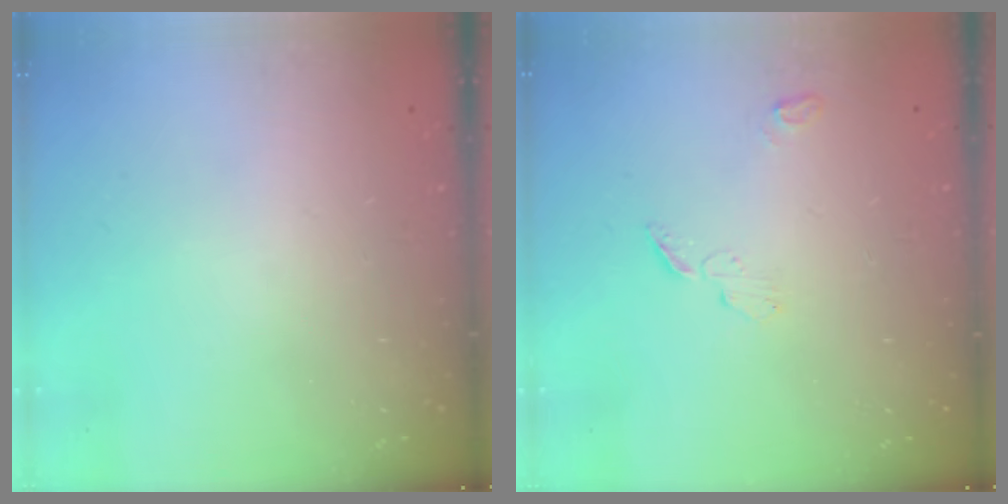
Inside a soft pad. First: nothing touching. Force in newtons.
{"total": 3.8, "press": 3.8, "slide": 0.4}